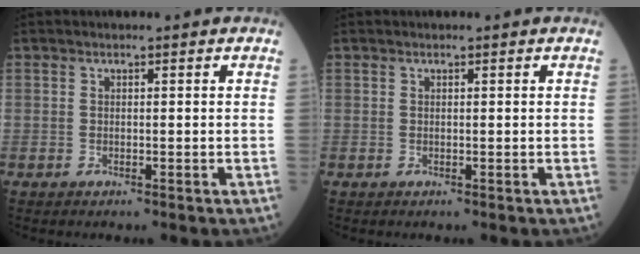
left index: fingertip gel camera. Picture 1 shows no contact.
{"total": 0.0}